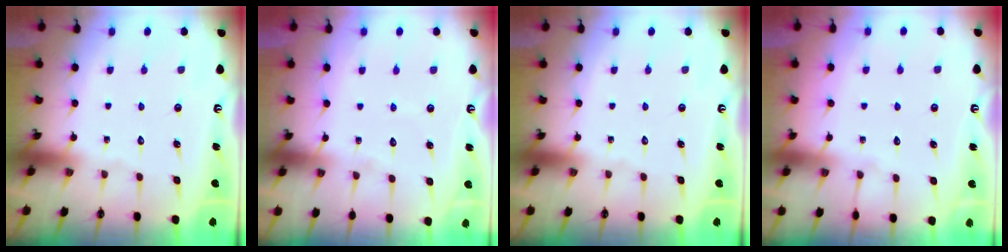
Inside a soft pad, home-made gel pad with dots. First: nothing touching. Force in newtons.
{"total": 2.6, "press": 2.5, "slide": 0.2}
{"total": 0.0}
{"total": 2.5, "press": 2.5, "slide": 0.4}